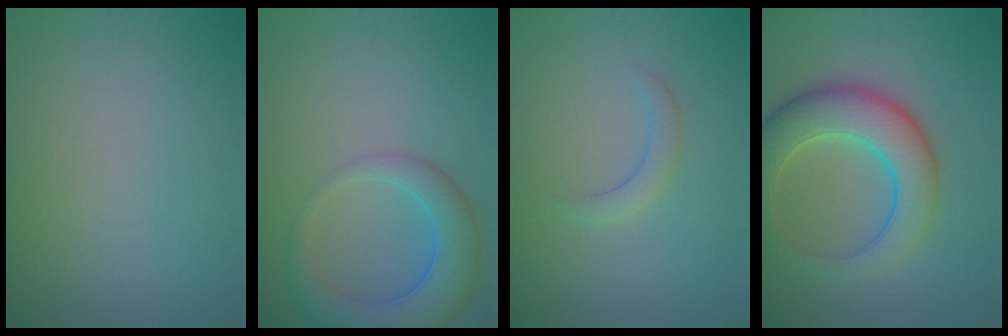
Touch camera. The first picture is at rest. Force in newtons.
{"total": 6.1, "press": 6.0, "slide": 0.3}
{"total": 1.7, "press": 1.7, "slide": 0.2}
{"total": 7.7, "press": 7.7, "slide": 0.2}